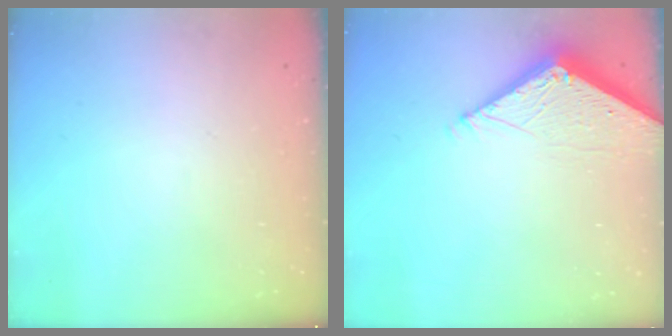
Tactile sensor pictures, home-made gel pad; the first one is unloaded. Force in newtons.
{"total": 7.3, "press": 7.3, "slide": 0.5}